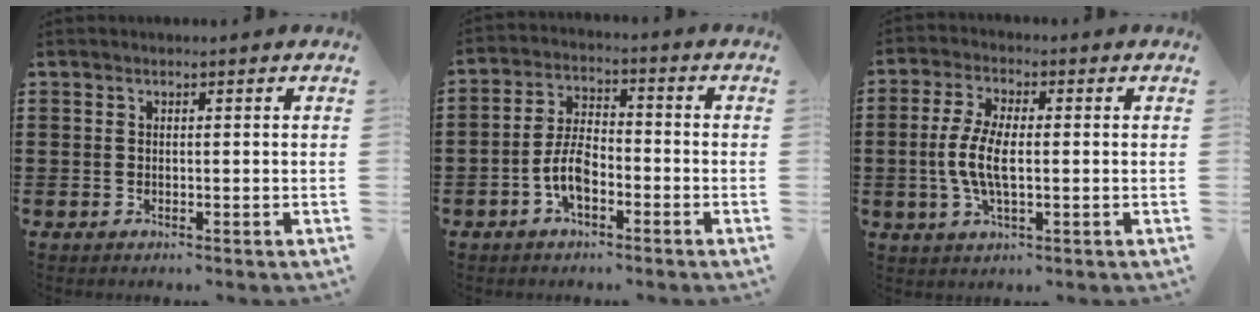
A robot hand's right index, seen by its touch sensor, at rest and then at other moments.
{"total": 6.0, "force": [-2.5, 2.9, 4.6], "torque": [-0.112, 0.001, -0.056]}
{"total": 6.7, "force": [-0.6, 2.6, 6.1], "torque": [-0.136, -0.004, -0.017]}